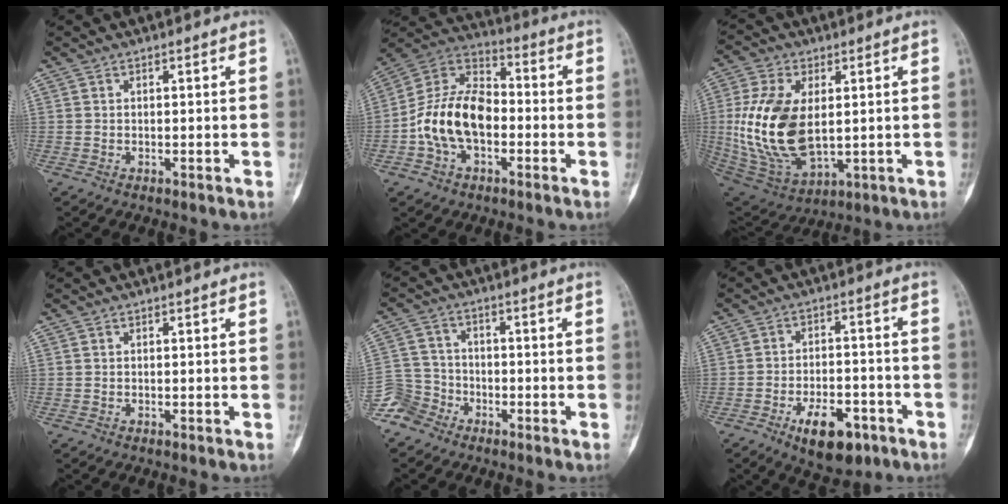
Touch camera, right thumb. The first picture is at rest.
{"total": 15.5, "force": [-3.0, 9.8, 11.6], "torque": [-0.206, 0.041, -0.061]}
{"total": 18.8, "force": [1.2, 10.8, 15.4], "torque": [-0.308, -0.014, 0.041]}
{"total": 0.0}
{"total": 6.2, "force": [-4.4, 4.4, 0.0], "torque": [0.022, 0.030, -0.098]}
{"total": 10.8, "force": [-5.7, 5.3, 7.4], "torque": [-0.099, 0.026, -0.083]}